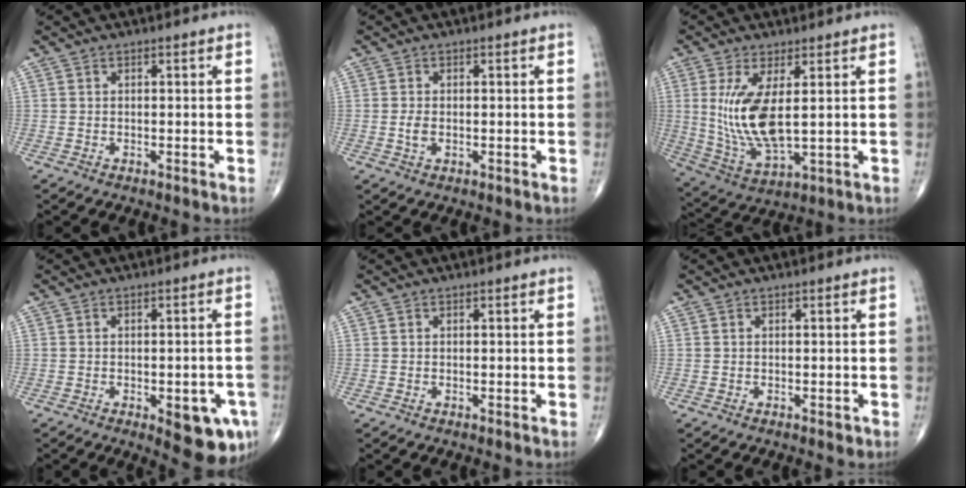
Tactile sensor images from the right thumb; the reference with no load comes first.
{"total": 2.0, "force": [-0.2, 1.1, 1.6], "torque": [-0.035, -0.002, -0.005]}
{"total": 12.2, "force": [1.8, 4.6, 11.2], "torque": [-0.235, -0.025, 0.051]}
{"total": 9.8, "force": [-3.8, 3.7, 8.2], "torque": [-0.078, 0.004, -0.037]}
{"total": 0.0}
{"total": 0.8, "force": [-0.3, 0.4, 0.6], "torque": [-0.008, -0.002, -0.003]}